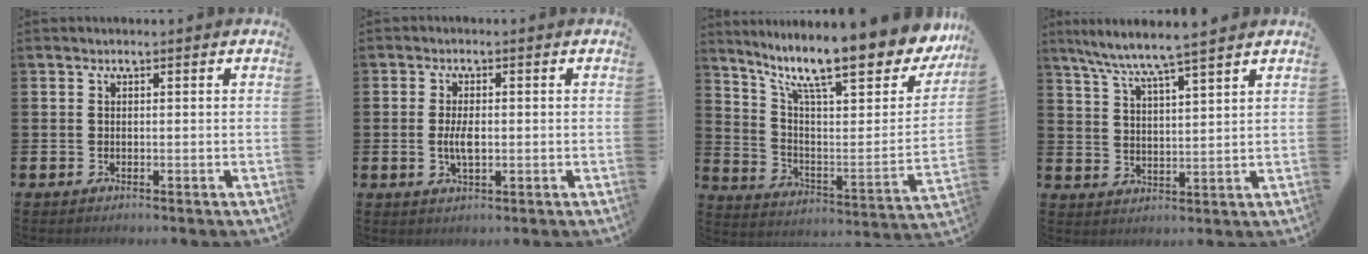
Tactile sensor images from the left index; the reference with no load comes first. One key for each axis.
{"total": 3.3, "fx": -0.1, "fy": 1.5, "fz": 3.0, "tx": -0.047, "ty": 0.000, "tz": -0.005}
{"total": 14.4, "fx": 11.1, "fy": 3.9, "fz": 8.3, "tx": -0.166, "ty": -0.084, "tz": 0.180}
{"total": 6.5, "fx": 6.1, "fy": -0.6, "fz": 2.2, "tx": -0.067, "ty": -0.033, "tz": 0.106}